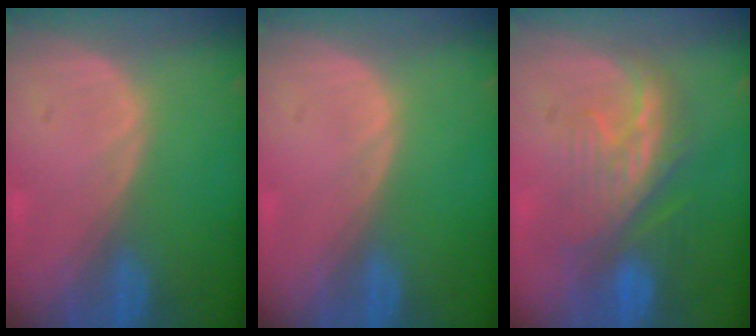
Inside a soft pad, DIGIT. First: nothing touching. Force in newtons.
{"total": 0.0}
{"total": 8.4, "press": 8.2, "slide": 1.8}